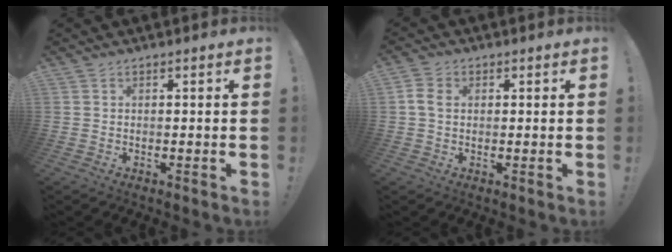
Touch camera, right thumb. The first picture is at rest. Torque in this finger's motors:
{"motor_torque": [2.00, 2.28, 0.24, 0.23, 0.62]}